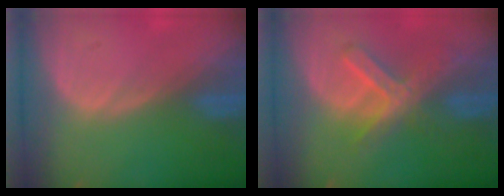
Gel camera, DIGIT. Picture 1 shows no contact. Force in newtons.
{"total": 7.3, "press": 6.3, "slide": 3.7}